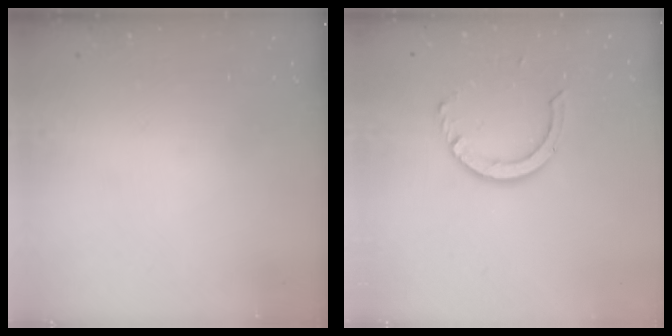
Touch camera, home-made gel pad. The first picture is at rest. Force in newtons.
{"total": 8.4, "press": 8.3, "slide": 0.7}